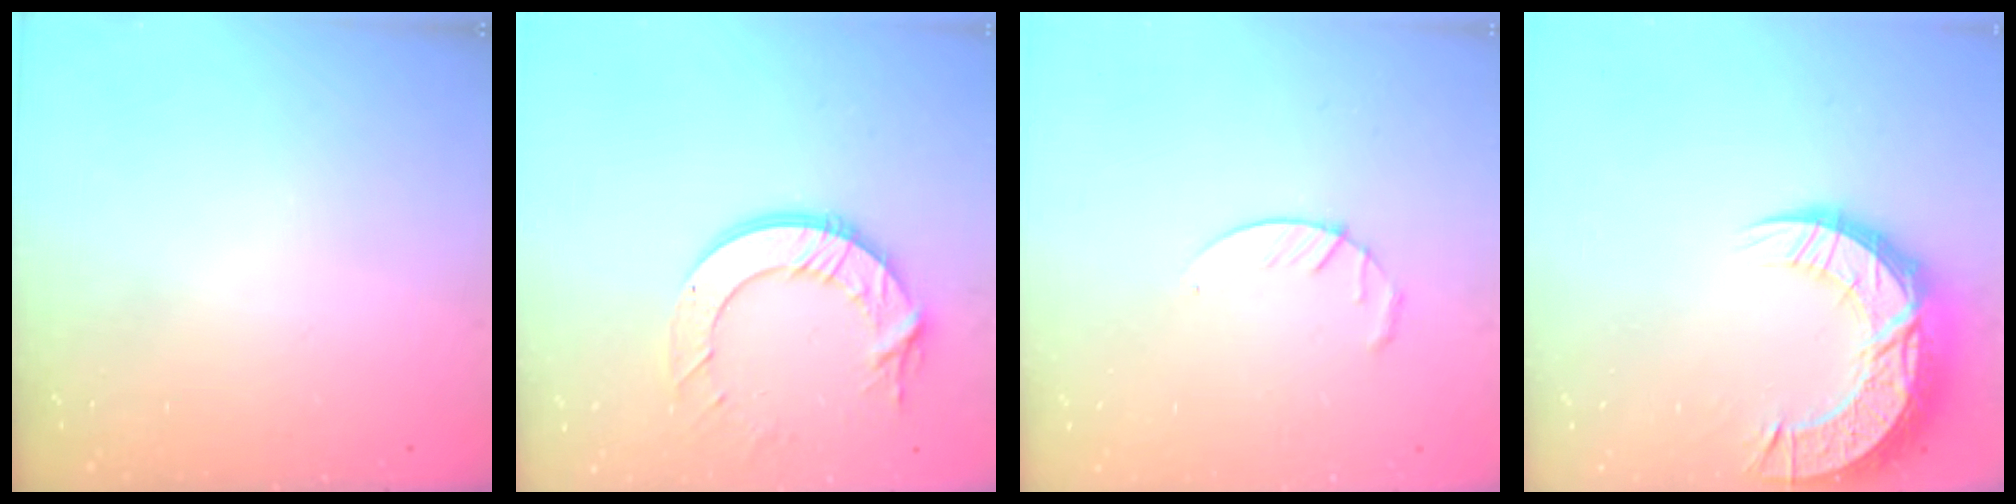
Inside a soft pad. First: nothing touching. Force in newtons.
{"total": 12.6, "press": 12.6, "slide": 1.1}
{"total": 4.0, "press": 4.0, "slide": 0.6}
{"total": 17.6, "press": 17.6, "slide": 1.4}